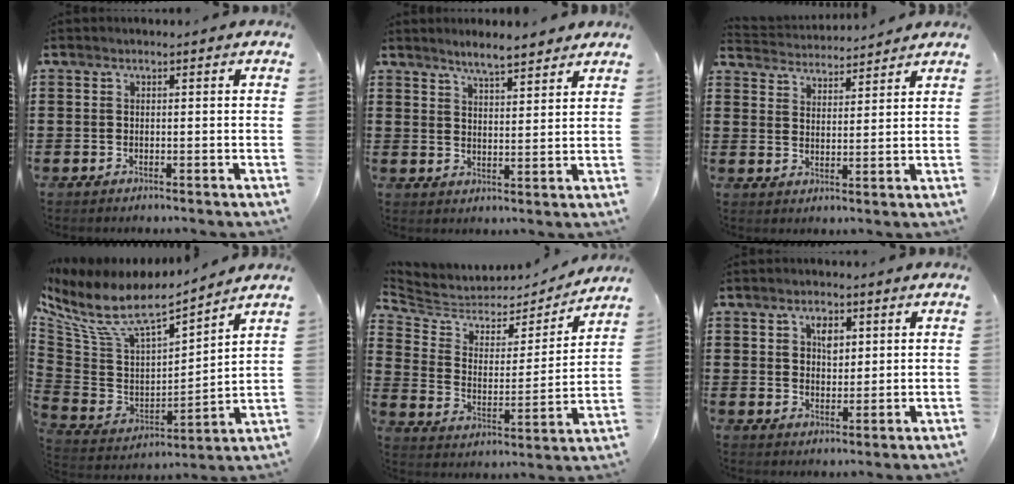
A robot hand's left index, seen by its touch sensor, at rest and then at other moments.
{"total": 4.4, "force": [4.2, 0.4, 1.3], "torque": [-0.036, -0.010, 0.078]}
{"total": 3.9, "force": [3.9, 0.1, -0.2], "torque": [-0.015, -0.023, 0.069]}
{"total": 9.4, "force": [7.2, 2.7, 5.4], "torque": [-0.138, -0.054, 0.122]}
{"total": 5.0, "force": [4.5, 2.1, 0.6], "torque": [-0.047, -0.035, 0.073]}
{"total": 3.6, "force": [1.6, 2.3, 2.3], "torque": [-0.036, 0.003, 0.024]}